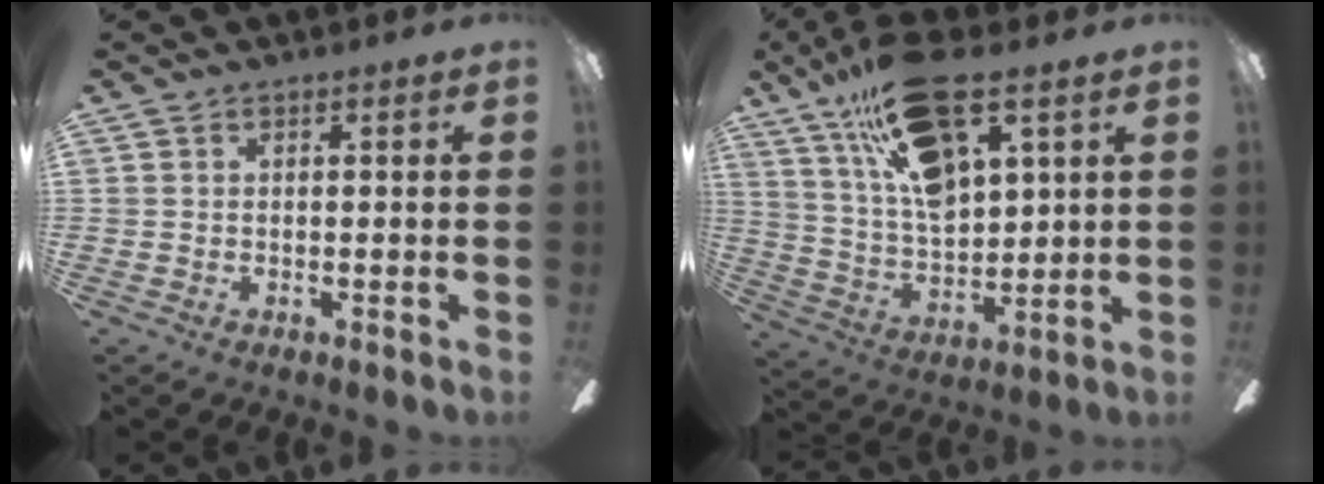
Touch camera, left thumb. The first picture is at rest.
{"total": 20.4, "force": [11.7, 8.3, 14.5], "torque": [-0.273, -0.050, 0.202]}